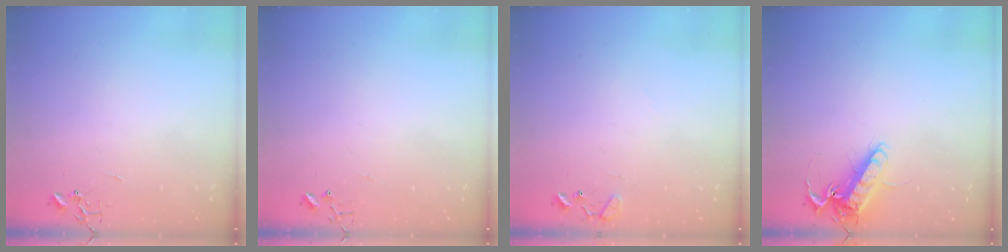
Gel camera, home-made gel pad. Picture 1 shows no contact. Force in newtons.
{"total": 3.9, "press": 3.9, "slide": 0.4}
{"total": 8.4, "press": 8.4, "slide": 0.7}
{"total": 13.7, "press": 13.5, "slide": 2.3}